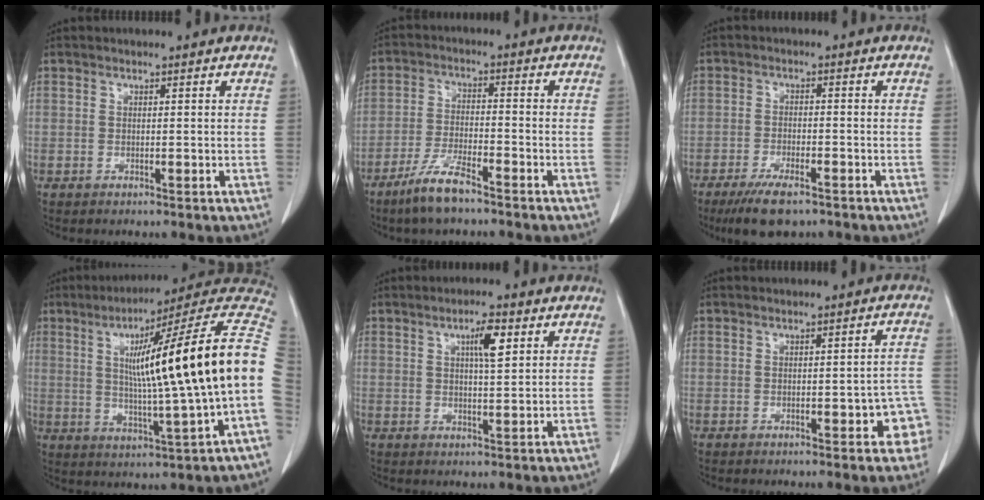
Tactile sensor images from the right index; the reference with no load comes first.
{"total": 7.1, "force": [-5.3, 1.0, 4.6], "torque": [-0.099, -0.011, -0.102]}
{"total": 7.4, "force": [-5.4, 2.0, 4.7], "torque": [-0.084, -0.013, -0.089]}
{"total": 23.6, "force": [1.9, 0.0, 23.5], "torque": [-0.282, 0.035, 0.021]}
{"total": 4.6, "force": [1.9, 0.7, 4.2], "torque": [-0.071, 0.002, 0.032]}
{"total": 5.7, "force": [-2.0, 1.9, 5.0], "torque": [-0.045, 0.021, -0.019]}